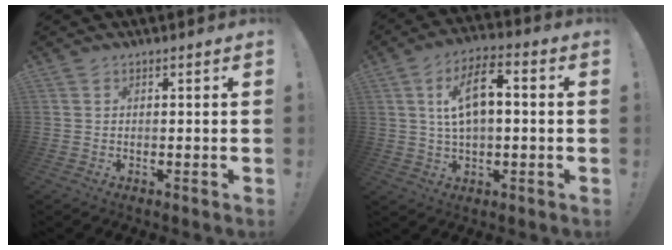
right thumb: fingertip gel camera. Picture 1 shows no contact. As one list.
[{"total": 11.0, "force": [2.0, 5.2, 9.5], "torque": [-0.152, 0.013, 0.037]}]